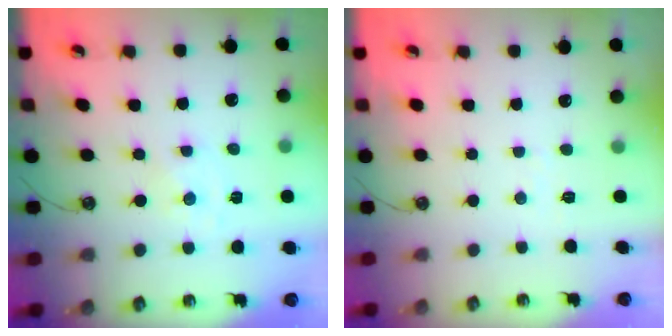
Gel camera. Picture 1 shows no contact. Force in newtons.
{"total": 2.3, "press": 2.2, "slide": 0.4}